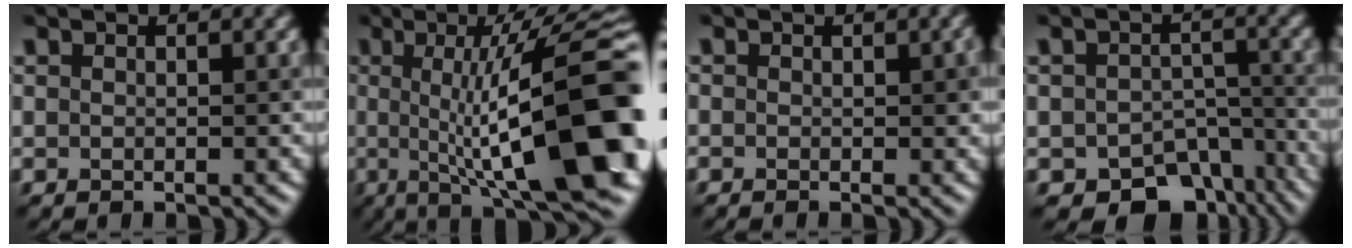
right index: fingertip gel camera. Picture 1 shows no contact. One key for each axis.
{"total": 16.0, "fx": -0.6, "fy": 4.0, "fz": 15.5, "tx": -0.175, "ty": 0.021, "tz": -0.003}
{"total": 1.3, "fx": -0.4, "fy": 0.4, "fz": 1.2, "tx": -0.011, "ty": 0.000, "tz": 0.002}
{"total": 7.5, "fx": -5.0, "fy": 4.5, "fz": 3.3, "tx": -0.037, "ty": -0.028, "tz": -0.057}